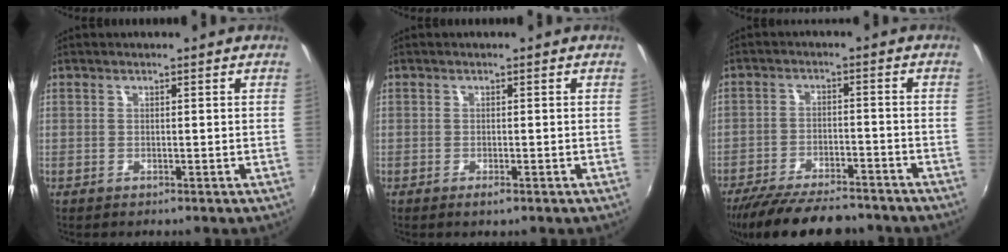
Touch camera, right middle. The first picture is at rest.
{"total": 1.2, "force": [-0.8, 0.3, 0.9], "torque": [-0.017, -0.003, -0.013]}
{"total": 16.2, "force": [-13.6, 4.6, 7.4], "torque": [-0.155, -0.020, -0.208]}